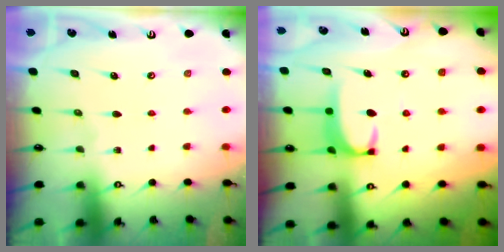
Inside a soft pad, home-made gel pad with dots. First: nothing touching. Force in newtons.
{"total": 2.0, "press": 1.9, "slide": 0.6}